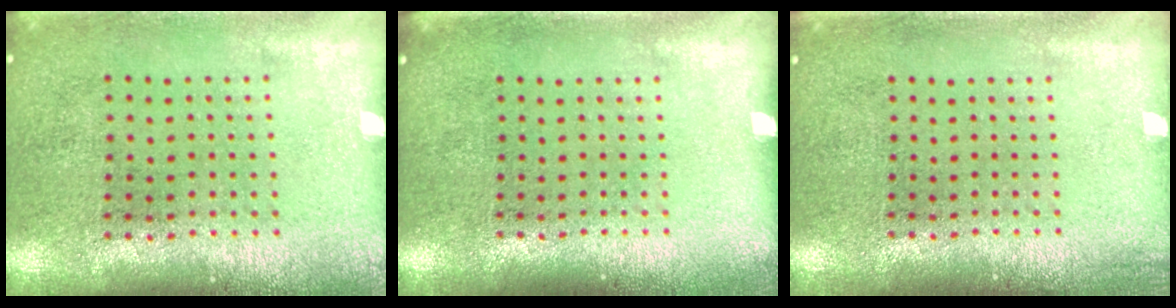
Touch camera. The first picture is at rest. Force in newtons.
{"total": 0.0}
{"total": 0.8, "press": 0.7, "slide": 0.1}